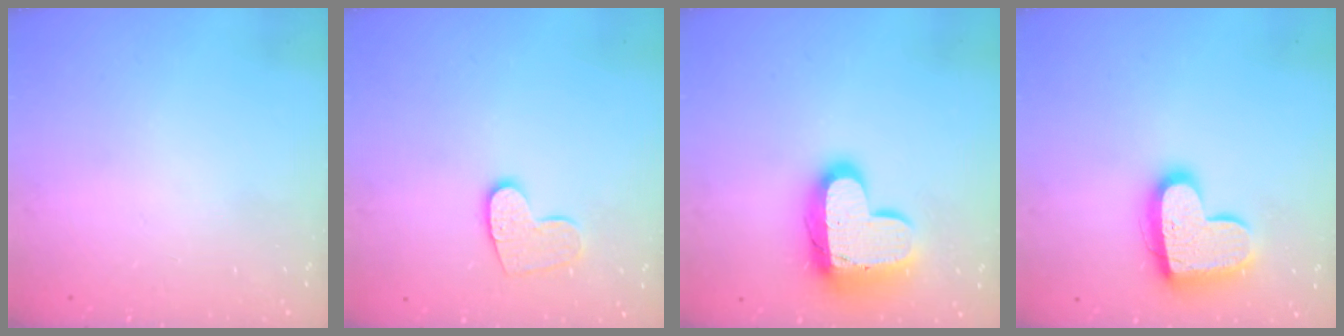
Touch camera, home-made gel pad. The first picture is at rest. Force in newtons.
{"total": 9.9, "press": 9.9, "slide": 0.7}
{"total": 16.3, "press": 16.2, "slide": 1.4}
{"total": 16.3, "press": 16.3, "slide": 1.3}